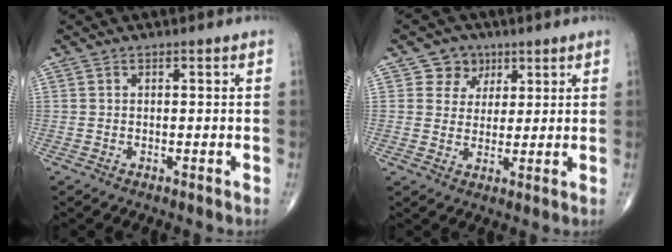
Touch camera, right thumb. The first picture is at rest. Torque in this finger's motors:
{"motor_torque": [-0.14, 0.21, 0.26, 0.25, 0.00]}